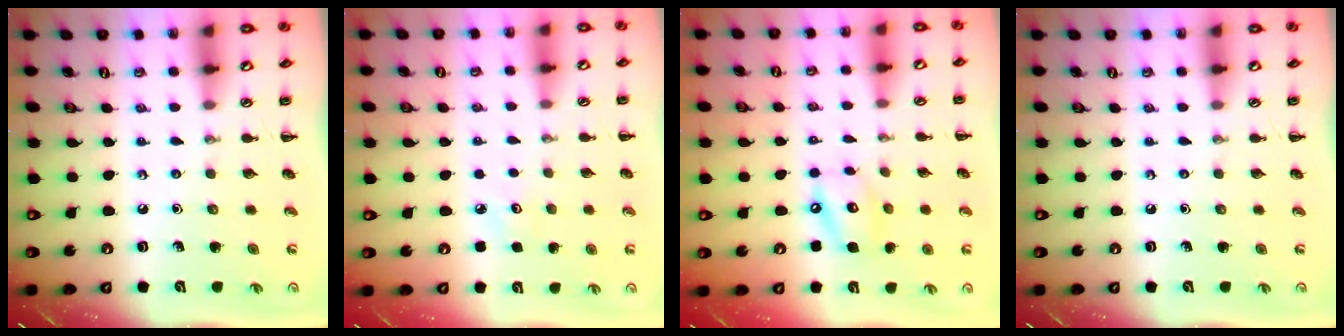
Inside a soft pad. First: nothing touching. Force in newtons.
{"total": 2.8, "press": 2.7, "slide": 0.8}
{"total": 10.4, "press": 10.2, "slide": 2.1}
{"total": 0.0}